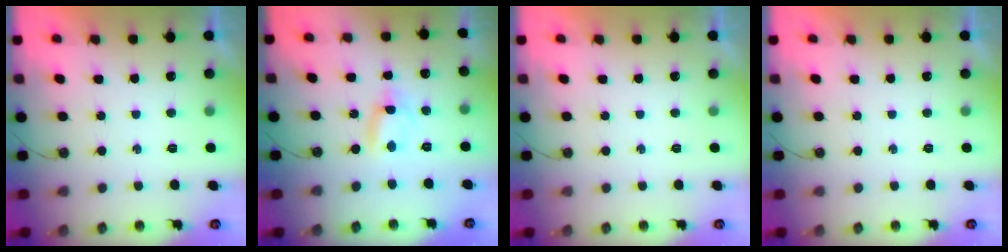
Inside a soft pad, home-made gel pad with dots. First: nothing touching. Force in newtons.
{"total": 1.7, "press": 1.7, "slide": 0.1}
{"total": 0.0}
{"total": 0.0}